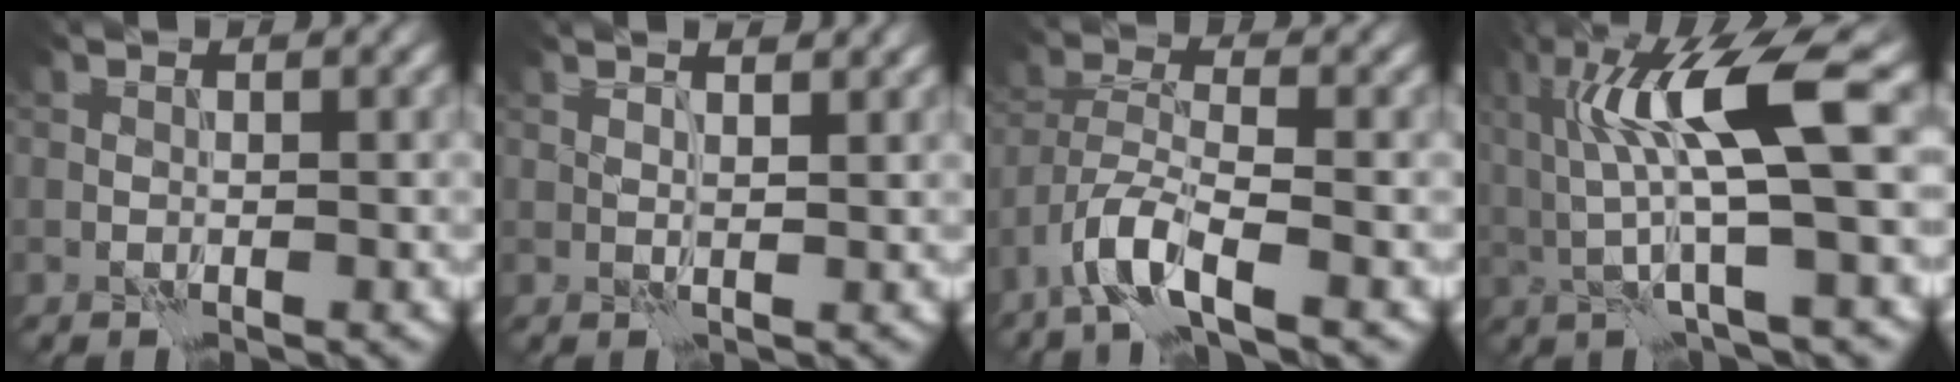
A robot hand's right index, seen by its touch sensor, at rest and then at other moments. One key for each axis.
{"total": 2.6, "fx": 1.9, "fy": 0.8, "fz": 1.5, "tx": -0.014, "ty": 0.008, "tz": 0.005}
{"total": 4.9, "fx": -3.1, "fy": 1.2, "fz": 3.7, "tx": -0.074, "ty": 0.001, "tz": -0.070}
{"total": 9.1, "fx": 1.6, "fy": 1.6, "fz": 8.8, "tx": -0.166, "ty": -0.001, "tz": 0.035}